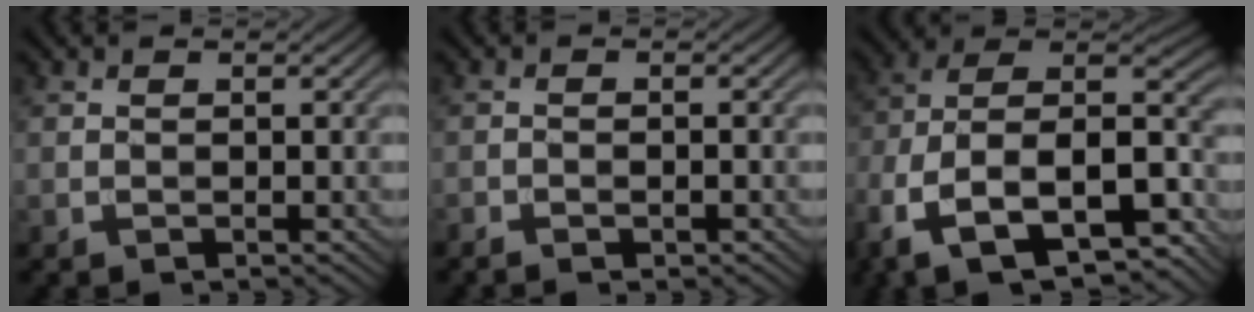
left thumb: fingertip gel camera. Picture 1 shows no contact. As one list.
[{"total": 1.6, "force": [-1.1, 0.4, 1.1], "torque": [-0.023, 0.001, -0.021]}, {"total": 18.4, "force": [-8.3, 10.4, 12.7], "torque": [-0.281, -0.027, -0.127]}]